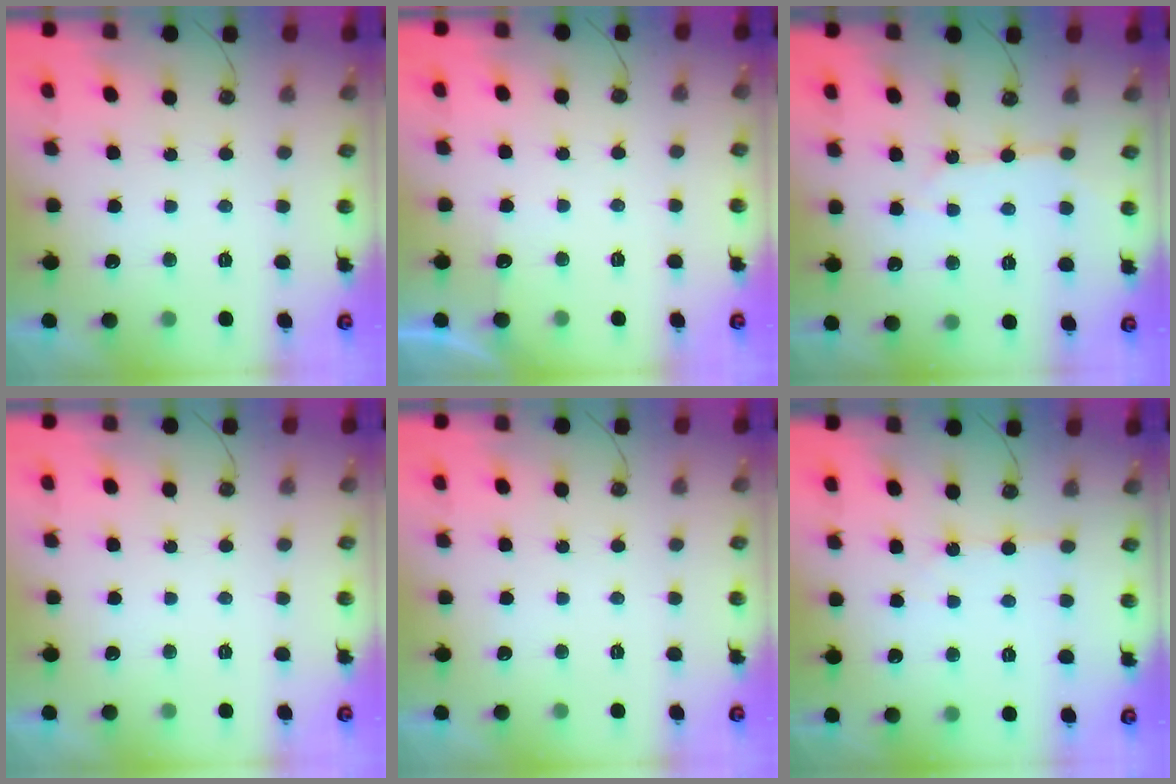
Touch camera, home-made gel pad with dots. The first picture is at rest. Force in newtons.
{"total": 2.7, "press": 2.7, "slide": 0.3}
{"total": 4.7, "press": 4.7, "slide": 0.4}
{"total": 0.0}
{"total": 0.0}
{"total": 3.3, "press": 3.2, "slide": 0.5}